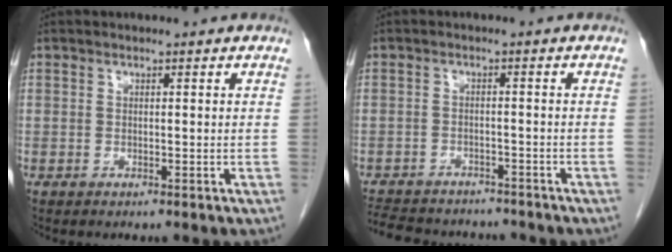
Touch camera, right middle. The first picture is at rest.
{"total": 13.4, "force": [-11.8, 4.5, 4.4], "torque": [-0.104, 0.001, -0.159]}